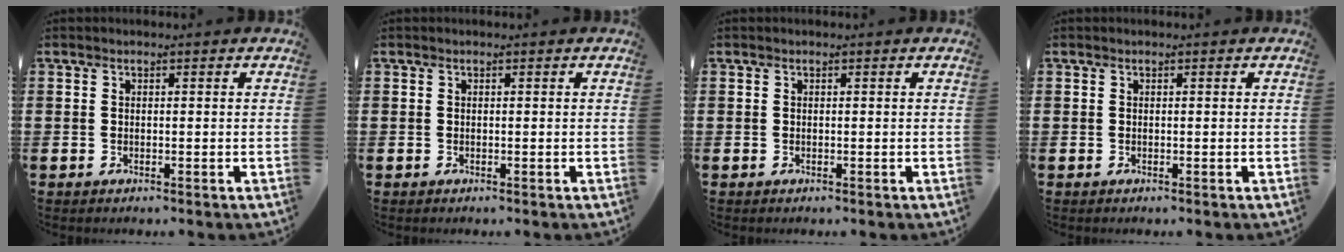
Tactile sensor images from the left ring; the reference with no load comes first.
{"total": 0.0}
{"total": 0.0}
{"total": 0.0}